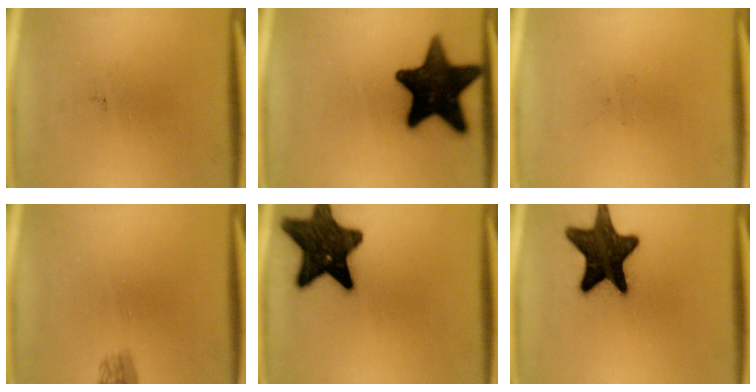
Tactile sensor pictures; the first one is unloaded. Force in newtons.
{"total": 19.1}
{"total": 0.0}
{"total": 1.6}
{"total": 15.7}
{"total": 16.6}